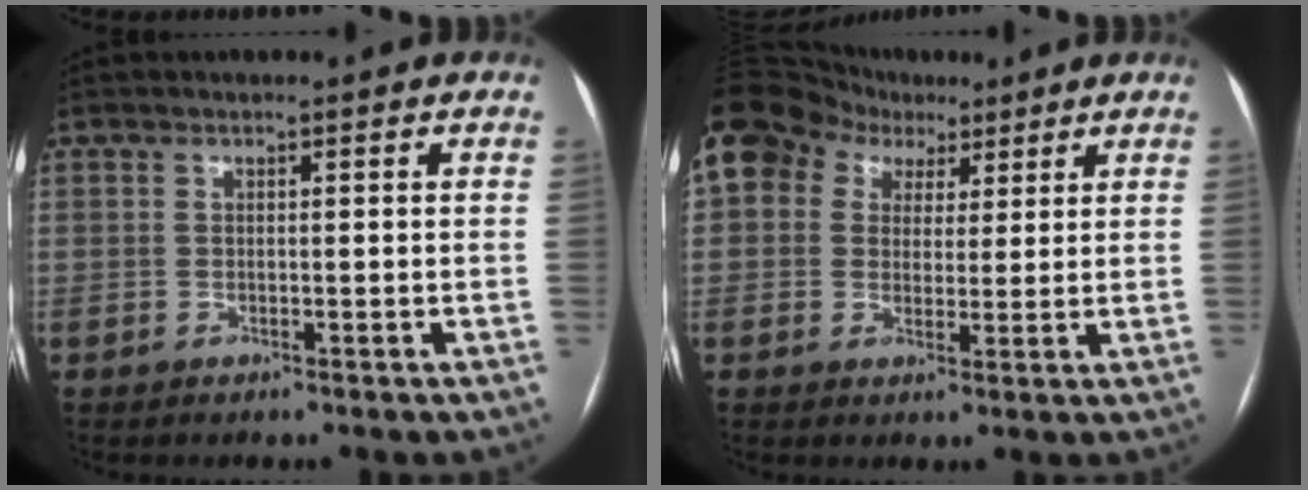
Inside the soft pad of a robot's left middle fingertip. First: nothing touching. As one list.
[{"total": 22.3, "force": [10.8, 16.9, 9.7], "torque": [-0.286, 0.107, 0.202]}]